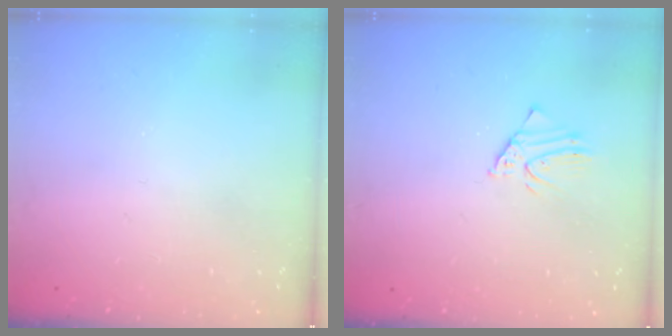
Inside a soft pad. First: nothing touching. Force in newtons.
{"total": 2.2, "press": 2.2, "slide": 0.2}